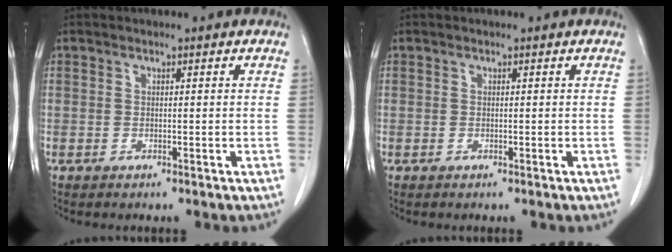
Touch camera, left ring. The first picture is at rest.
{"total": 0.0}